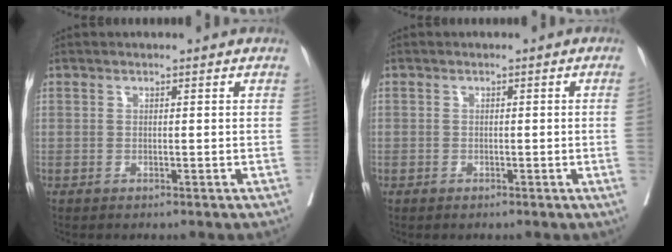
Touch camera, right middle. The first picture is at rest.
{"total": 0.9, "force": [0.0, -0.3, 0.9], "torque": [-0.013, 0.003, -0.003]}